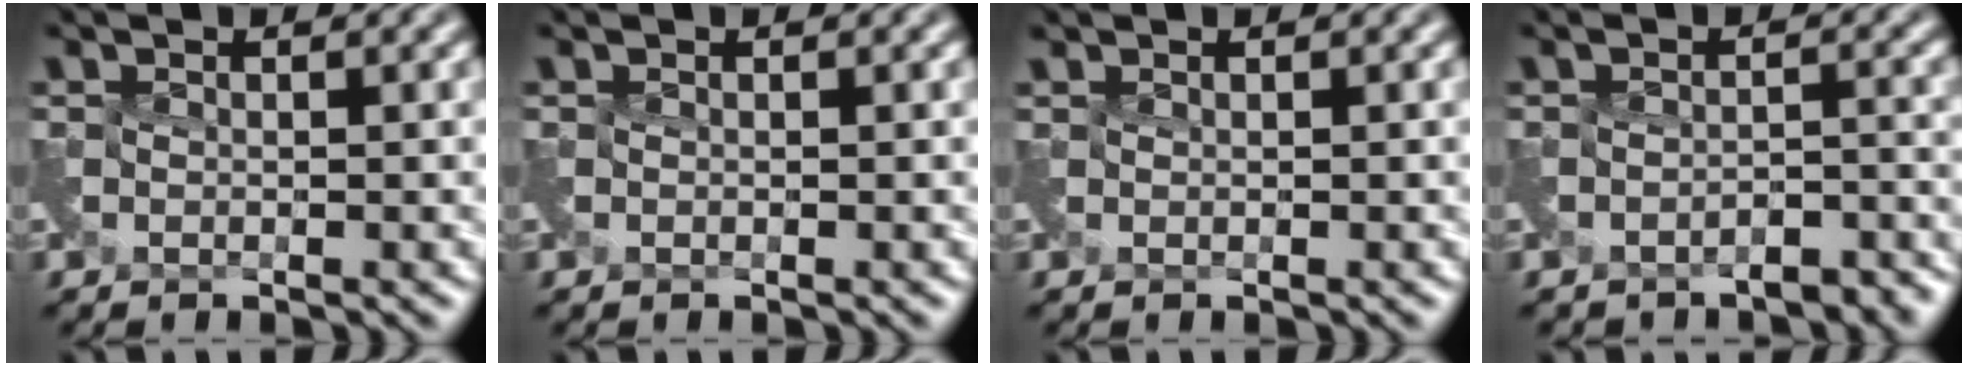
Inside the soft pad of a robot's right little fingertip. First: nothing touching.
{"total": 0.0}
{"total": 0.0}
{"total": 3.6, "force": [-3.1, 1.3, 1.3], "torque": [-0.014, -0.016, -0.045]}